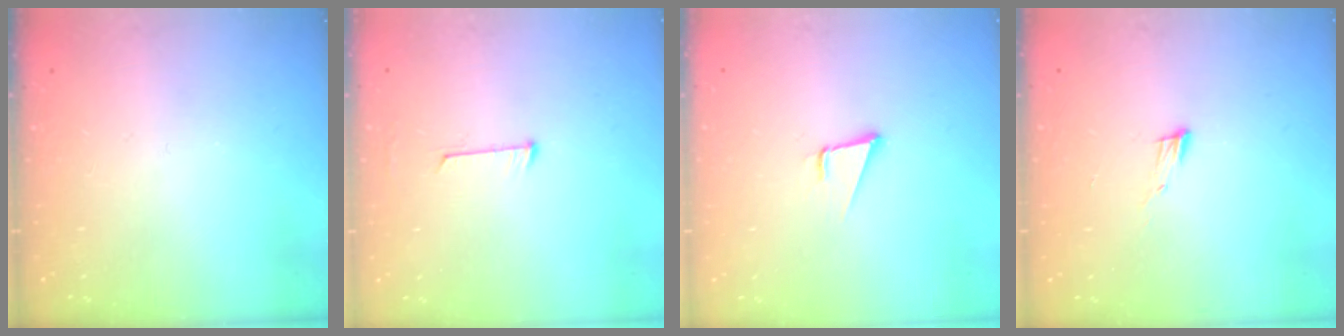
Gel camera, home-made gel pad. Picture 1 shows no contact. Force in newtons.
{"total": 5.9, "press": 5.9, "slide": 0.4}
{"total": 3.4, "press": 2.6, "slide": 2.2}
{"total": 4.8, "press": 4.8, "slide": 0.6}